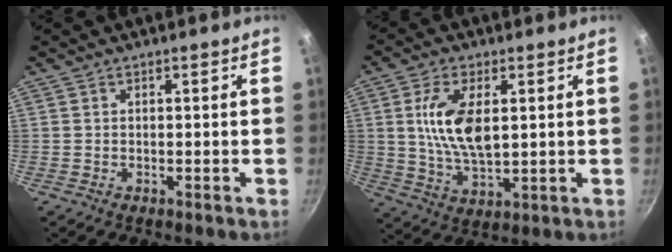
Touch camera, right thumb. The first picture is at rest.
{"total": 11.7, "force": [2.2, 5.8, 9.9], "torque": [-0.183, -0.008, 0.046]}